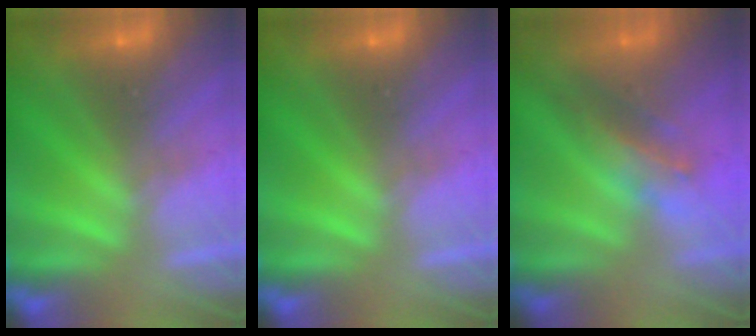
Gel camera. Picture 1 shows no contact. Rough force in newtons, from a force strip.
{"total": 0.0}
{"total": 2.9}